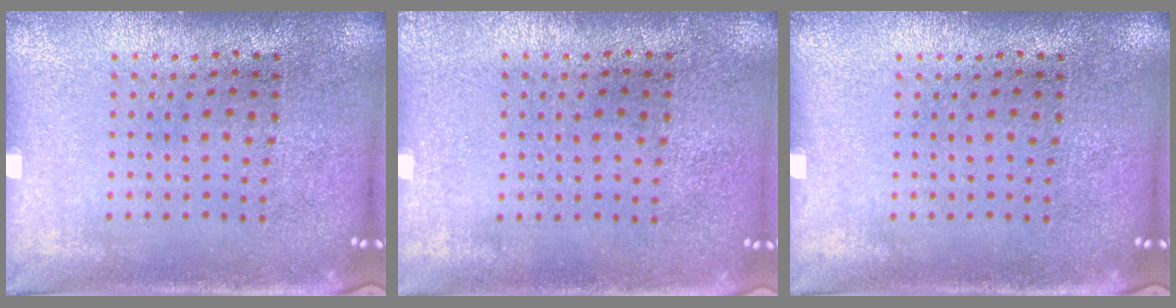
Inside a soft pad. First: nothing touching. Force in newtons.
{"total": 0.0}
{"total": 0.0}